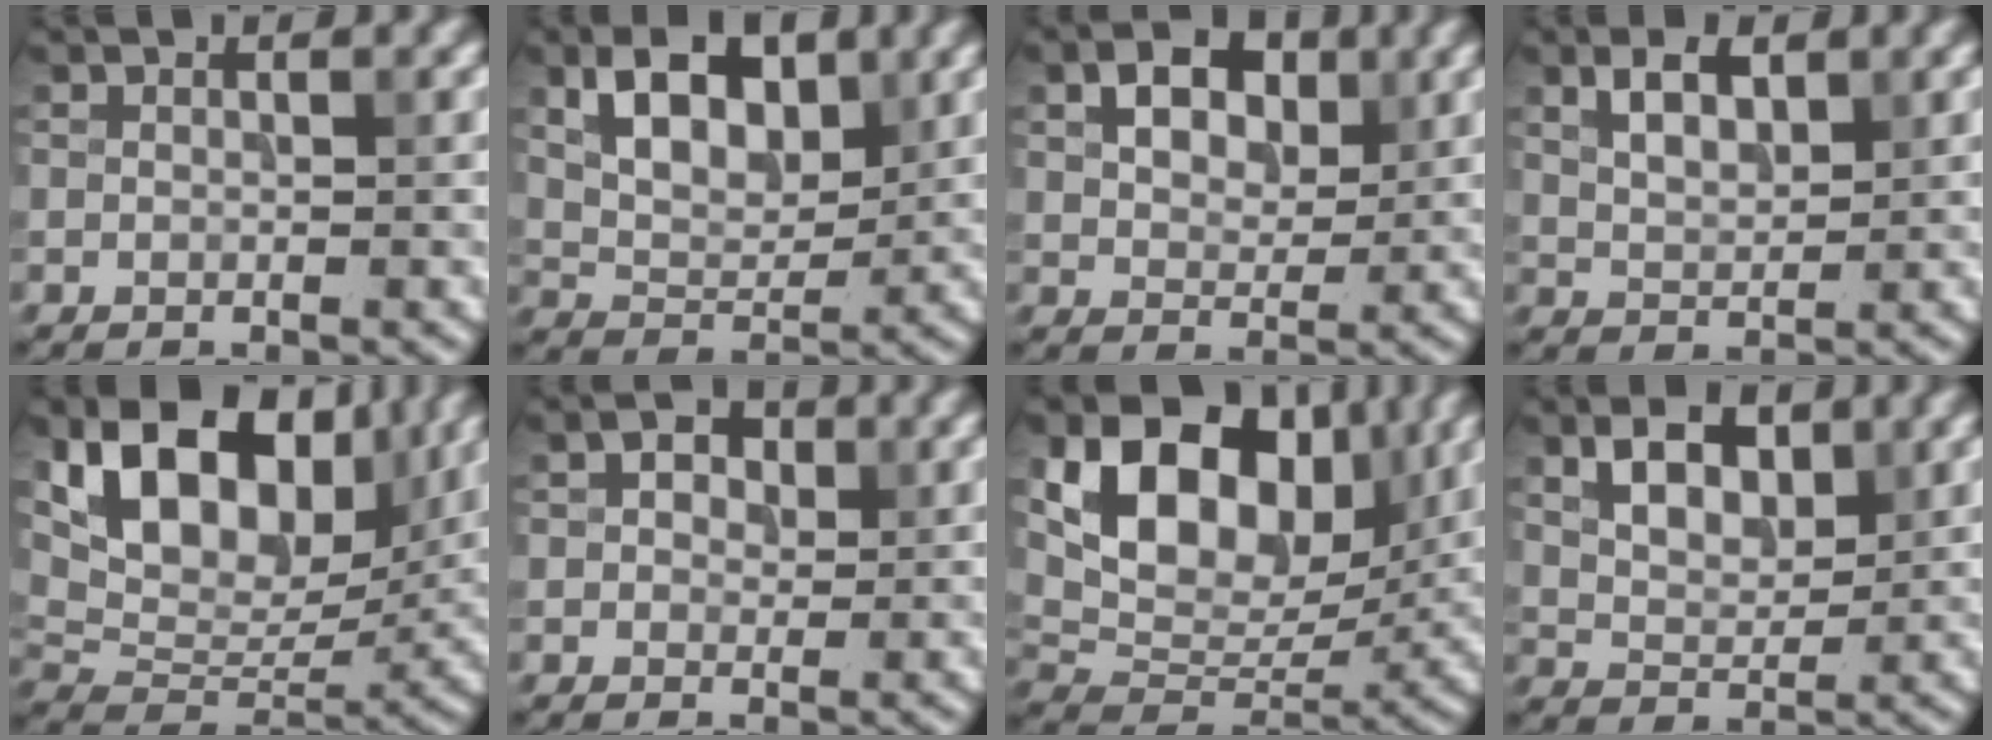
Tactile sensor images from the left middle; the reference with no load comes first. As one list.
[{"total": 6.0, "force": [2.4, 3.5, 4.2], "torque": [-0.076, -0.001, 0.040]}, {"total": 4.6, "force": [1.7, 3.0, 3.0], "torque": [-0.051, 0.005, 0.023]}, {"total": 3.2, "force": [1.7, 1.6, 2.2], "torque": [-0.046, 0.002, 0.034]}, {"total": 11.6, "force": [4.7, 7.2, 7.7], "torque": [-0.136, -0.003, 0.083]}, {"total": 2.2, "force": [0.6, 1.6, 1.3], "torque": [-0.017, 0.003, 0.006]}, {"total": 11.7, "force": [4.4, 7.7, 7.7], "torque": [-0.136, 0.001, 0.078]}, {"total": 4.3, "force": [1.9, 2.5, 3.0], "torque": [-0.056, 0.003, 0.033]}]